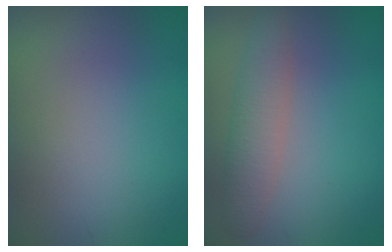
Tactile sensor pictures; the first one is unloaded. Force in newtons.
{"total": 2.8, "press": 2.8, "slide": 0.1}